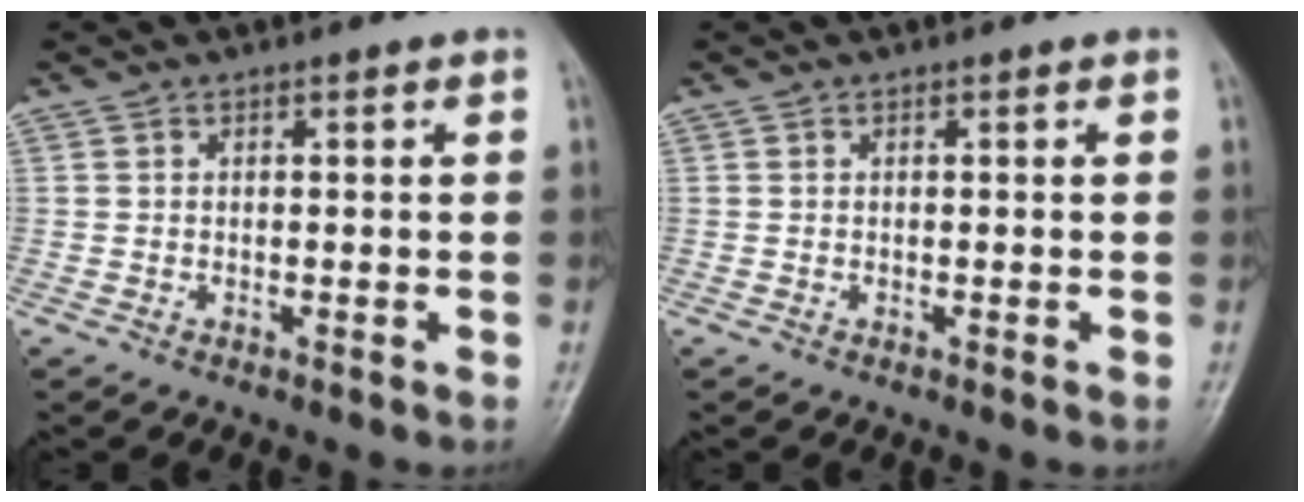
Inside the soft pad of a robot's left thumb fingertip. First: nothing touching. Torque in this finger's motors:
{"motor_torque": [-0.05, 0.05, 0.00, 0.00, 0.00]}